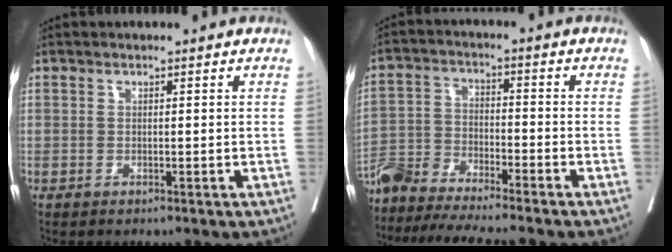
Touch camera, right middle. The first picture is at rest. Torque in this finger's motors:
{"motor_torque": [0.28, -0.99, 0.36, 0.09]}